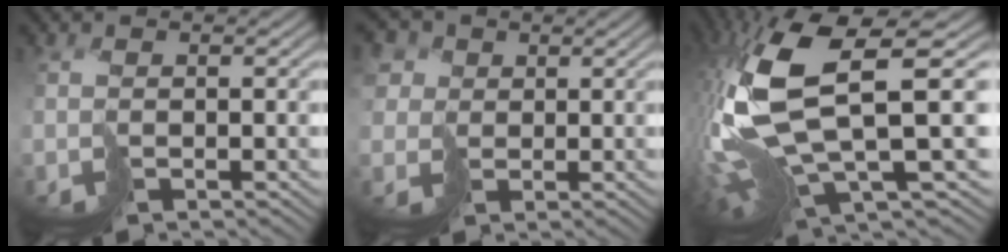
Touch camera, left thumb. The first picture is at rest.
{"total": 5.6, "force": [1.9, 4.8, 2.2], "torque": [-0.096, 0.015, 0.025]}
{"total": 16.0, "force": [0.4, 5.4, 15.1], "torque": [-0.350, -0.013, 0.032]}